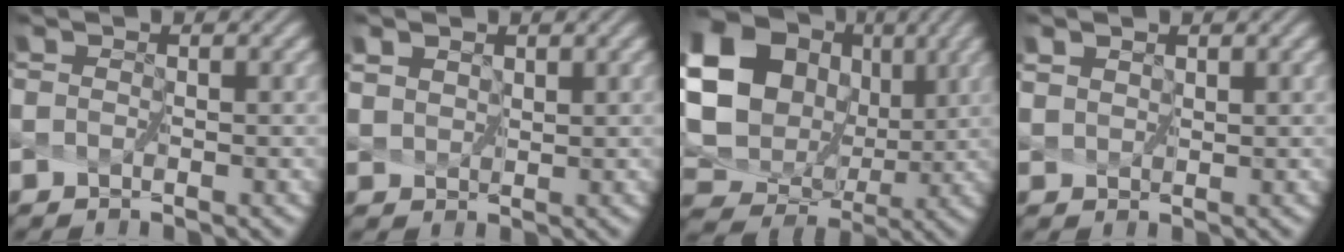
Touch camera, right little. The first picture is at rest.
{"total": 1.6, "force": [1.3, 1.0, 0.2], "torque": [0.015, 0.003, 0.021]}
{"total": 15.2, "force": [5.7, 12.6, 6.2], "torque": [-0.171, 0.007, 0.115]}
{"total": 1.1, "force": [0.9, 0.5, -0.1], "torque": [0.019, -0.001, 0.017]}